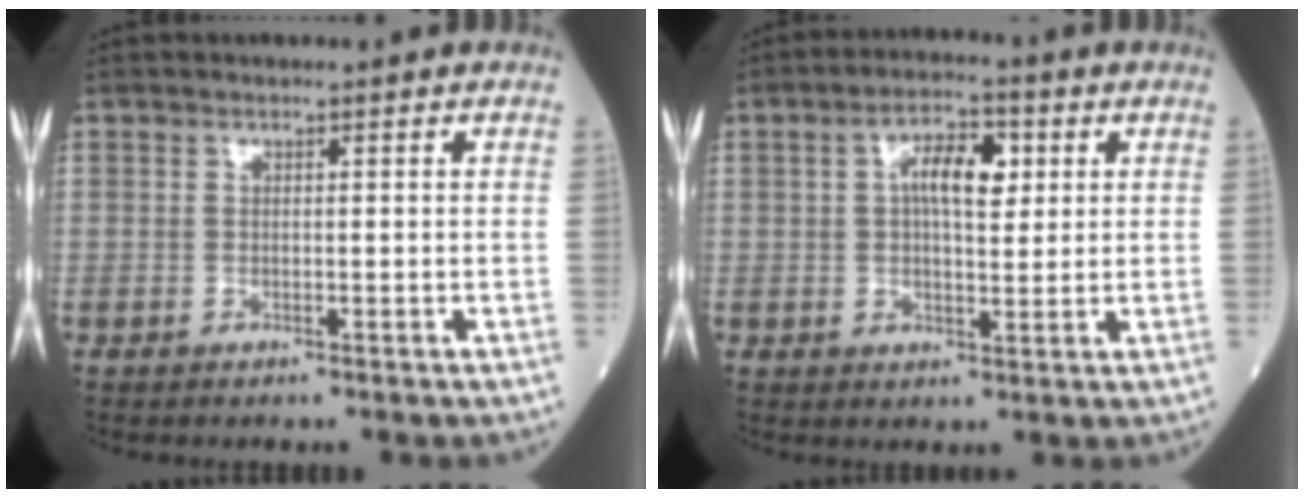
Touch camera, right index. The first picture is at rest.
{"total": 6.8, "force": [1.9, 2.7, 6.0], "torque": [-0.104, 0.014, 0.029]}